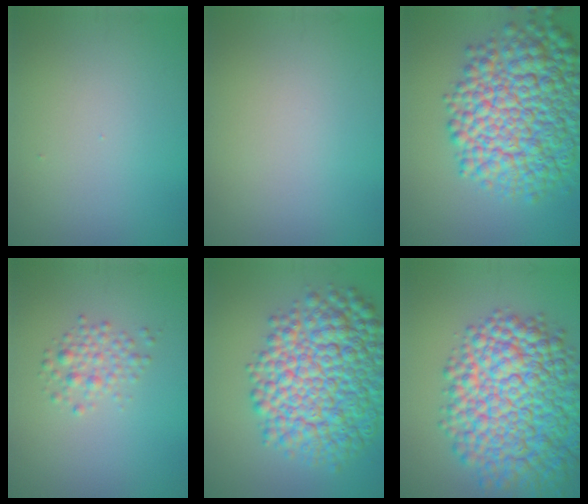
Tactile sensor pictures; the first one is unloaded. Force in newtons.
{"total": 0.0}
{"total": 12.0, "press": 12.0, "slide": 0.2}
{"total": 2.1, "press": 2.1, "slide": 0.1}
{"total": 11.3, "press": 11.3, "slide": 0.0}
{"total": 12.7, "press": 12.7, "slide": 0.3}